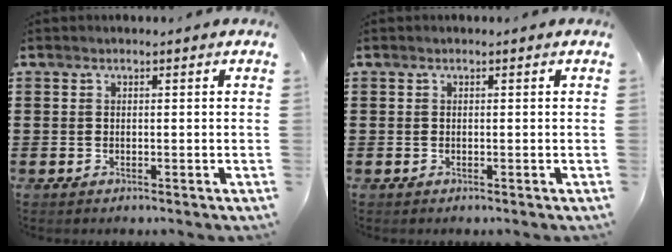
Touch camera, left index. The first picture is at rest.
{"total": 0.0}